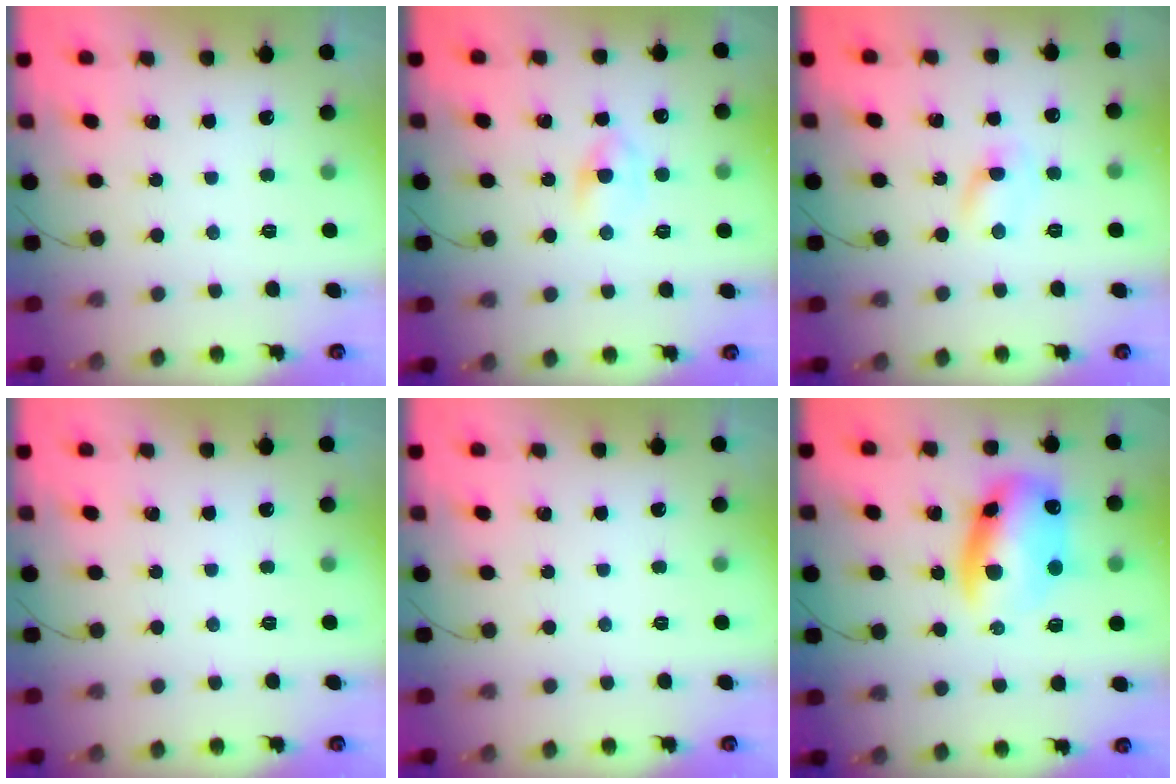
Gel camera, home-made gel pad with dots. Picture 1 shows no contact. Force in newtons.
{"total": 2.8, "press": 2.6, "slide": 1.2}
{"total": 5.4, "press": 5.2, "slide": 1.4}
{"total": 0.0}
{"total": 0.0}
{"total": 13.3, "press": 13.0, "slide": 2.9}